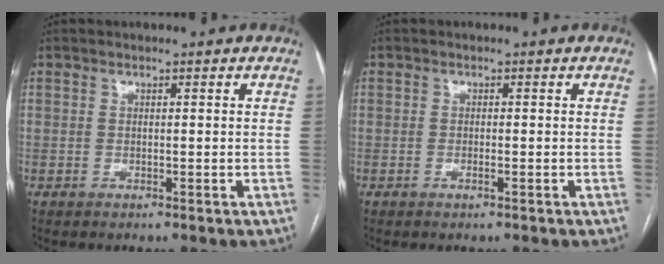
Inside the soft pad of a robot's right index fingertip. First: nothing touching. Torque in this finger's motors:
{"motor_torque": [-0.04, 0.00, -0.04, -0.01]}